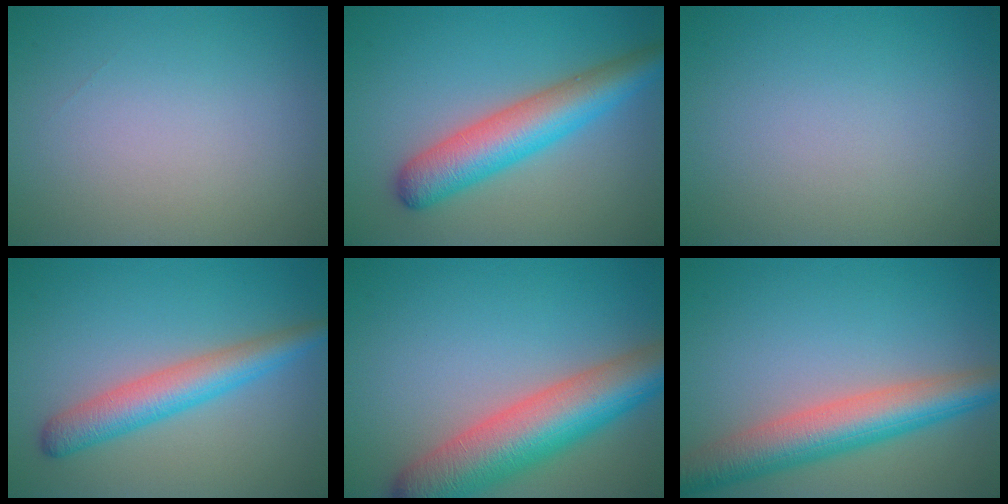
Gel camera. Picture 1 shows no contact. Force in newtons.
{"total": 6.4, "press": 6.4, "slide": 0.2}
{"total": 0.0}
{"total": 4.6, "press": 4.6, "slide": 0.1}
{"total": 9.3, "press": 9.3, "slide": 0.5}
{"total": 7.1, "press": 7.1, "slide": 0.0}